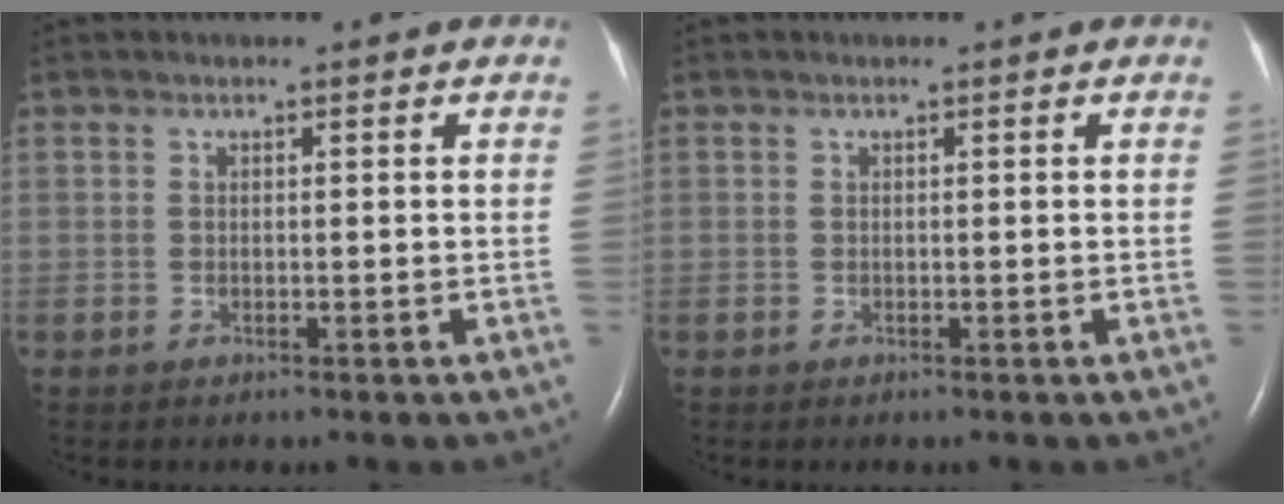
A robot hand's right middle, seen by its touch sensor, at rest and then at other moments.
{"total": 0.0}